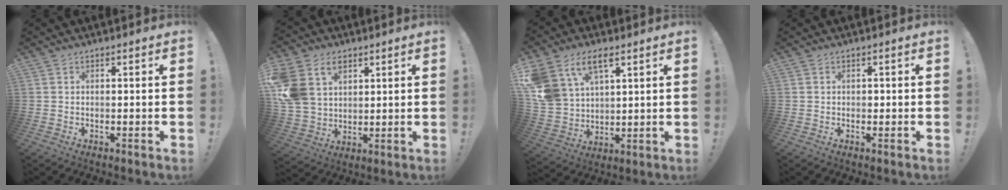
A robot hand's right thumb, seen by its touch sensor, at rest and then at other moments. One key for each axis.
{"total": 14.1, "fx": 6.2, "fy": 10.5, "fz": 7.0, "tx": -0.137, "ty": -0.032, "tz": 0.122}
{"total": 13.1, "fx": 7.2, "fy": 8.5, "fz": 7.0, "tx": -0.151, "ty": -0.036, "tz": 0.142}
{"total": 0.7, "fx": -0.2, "fy": 0.7, "fz": 0.2, "tx": -0.008, "ty": 0.004, "tz": -0.004}